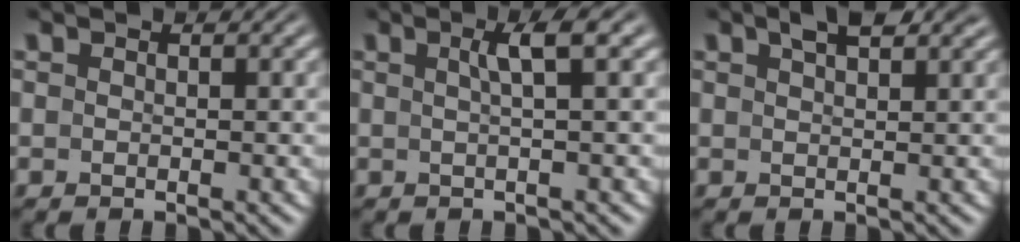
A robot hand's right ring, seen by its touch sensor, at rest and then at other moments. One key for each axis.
{"total": 2.3, "fx": 0.5, "fy": -0.7, "fz": 2.2, "tx": -0.035, "ty": 0.009, "tz": 0.011}
{"total": 2.4, "fx": 1.7, "fy": 0.2, "fz": 1.7, "tx": -0.016, "ty": 0.006, "tz": 0.029}